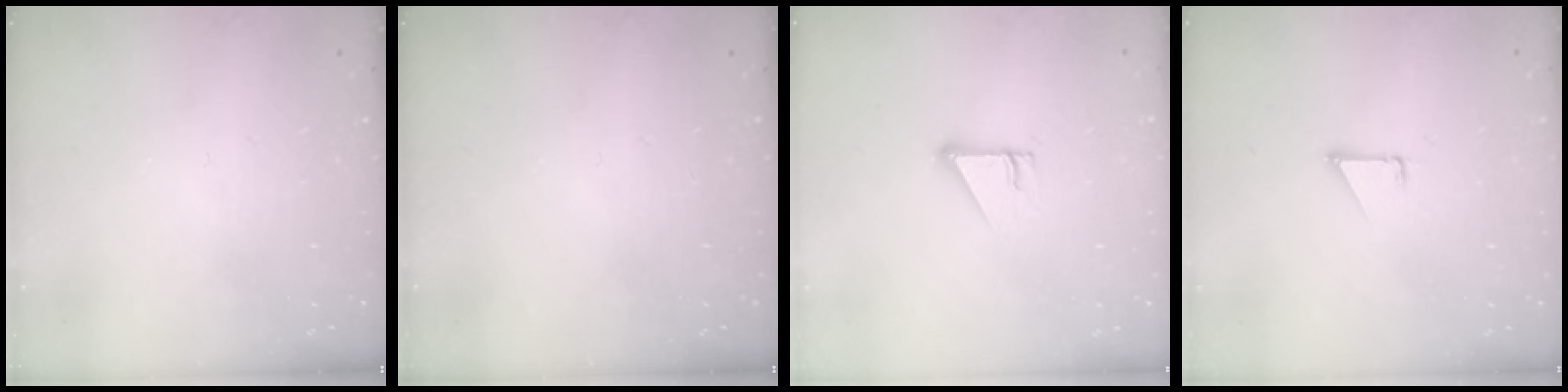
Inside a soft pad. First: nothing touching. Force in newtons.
{"total": 0.0}
{"total": 2.7, "press": 2.7, "slide": 0.0}
{"total": 1.5, "press": 1.5, "slide": 0.1}